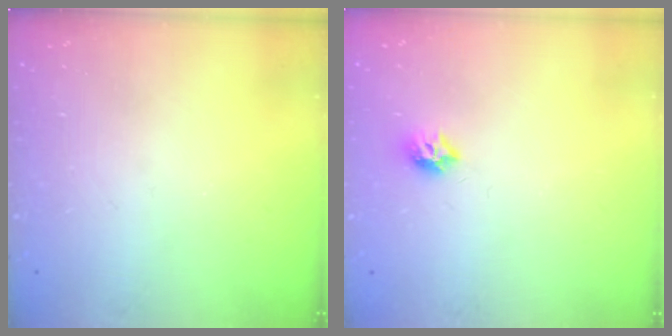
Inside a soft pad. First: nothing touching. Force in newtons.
{"total": 7.5, "press": 7.4, "slide": 0.6}